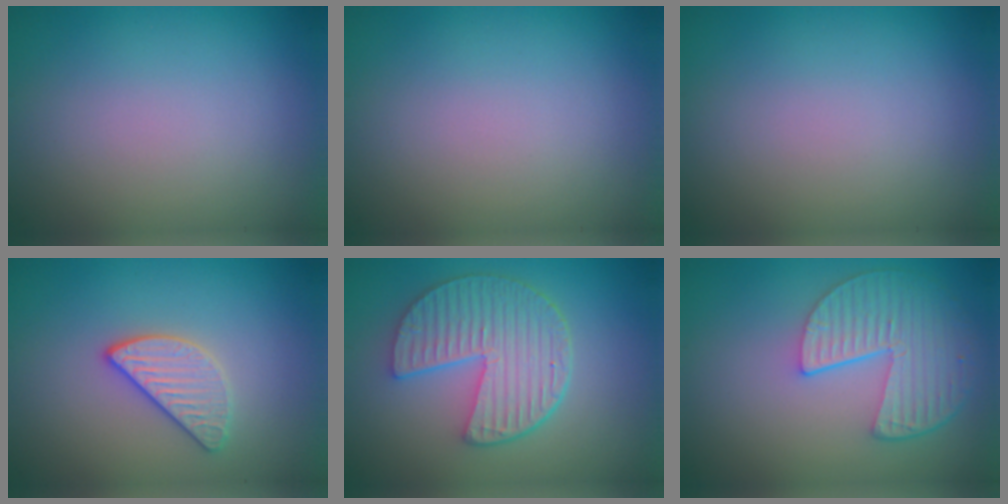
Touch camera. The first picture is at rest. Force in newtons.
{"total": 0.0}
{"total": 0.0}
{"total": 2.6, "press": 2.5, "slide": 0.8}
{"total": 6.1, "press": 4.8, "slide": 3.8}
{"total": 5.2, "press": 4.2, "slide": 3.2}